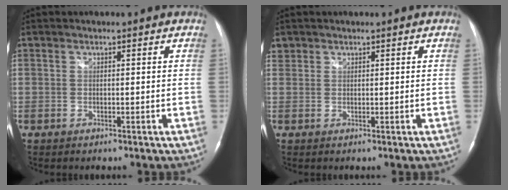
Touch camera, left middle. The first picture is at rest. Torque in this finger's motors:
{"motor_torque": [0.07, -0.03, 0.06, 0.01]}